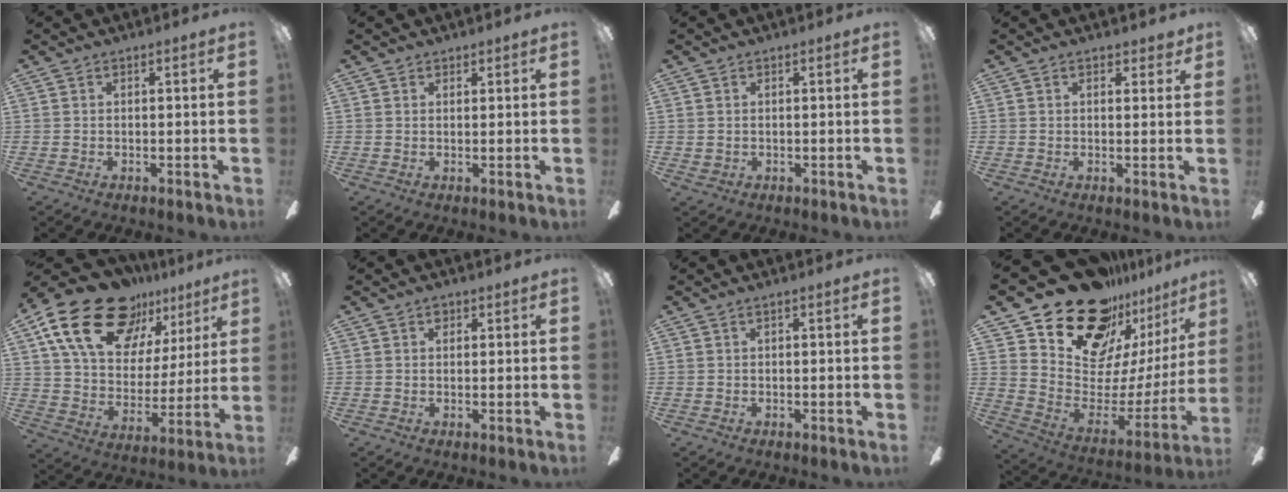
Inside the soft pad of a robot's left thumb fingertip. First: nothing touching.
{"total": 1.3, "force": [1.1, 0.7, -0.1], "torque": [0.009, -0.004, 0.020]}
{"total": 1.1, "force": [0.6, 0.9, -0.1], "torque": [0.009, -0.001, 0.009]}
{"total": 1.9, "force": [1.5, 1.1, 0.5], "torque": [0.005, -0.004, 0.025]}
{"total": 23.6, "force": [15.5, 12.8, 12.4], "torque": [-0.219, -0.088, 0.280]}
{"total": 1.3, "force": [0.8, 1.0, 0.5], "torque": [0.006, -0.004, 0.010]}
{"total": 0.0}
{"total": 25.3, "force": [18.9, 13.4, 10.2], "torque": [-0.164, -0.130, 0.353]}